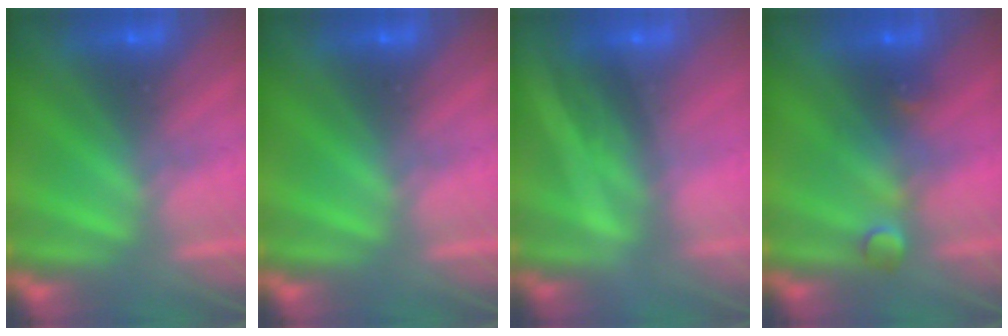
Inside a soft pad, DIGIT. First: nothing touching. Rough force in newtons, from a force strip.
{"total": 0.0}
{"total": 2.0}
{"total": 2.9}